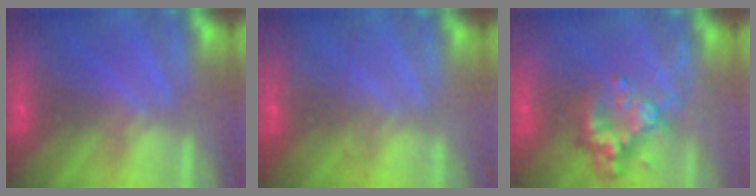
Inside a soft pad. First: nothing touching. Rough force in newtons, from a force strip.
{"total": 2.0}
{"total": 7.7}